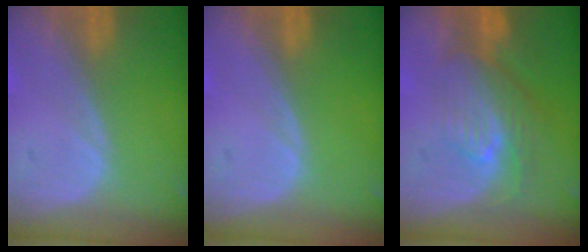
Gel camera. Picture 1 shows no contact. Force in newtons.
{"total": 0.0}
{"total": 7.9, "press": 7.1, "slide": 3.6}